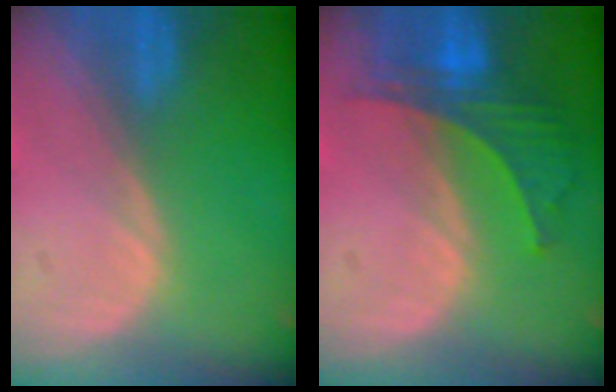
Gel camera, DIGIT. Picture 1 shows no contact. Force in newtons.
{"total": 5.7, "press": 5.7, "slide": 0.3}